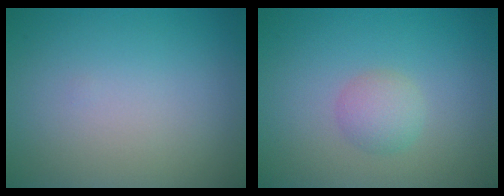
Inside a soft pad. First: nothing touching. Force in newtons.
{"total": 2.0, "press": 2.0, "slide": 0.0}